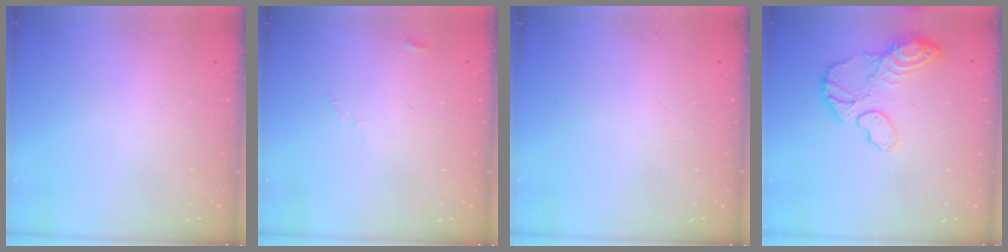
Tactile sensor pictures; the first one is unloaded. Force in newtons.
{"total": 2.9, "press": 2.9, "slide": 0.2}
{"total": 0.0}
{"total": 14.9, "press": 14.8, "slide": 1.5}